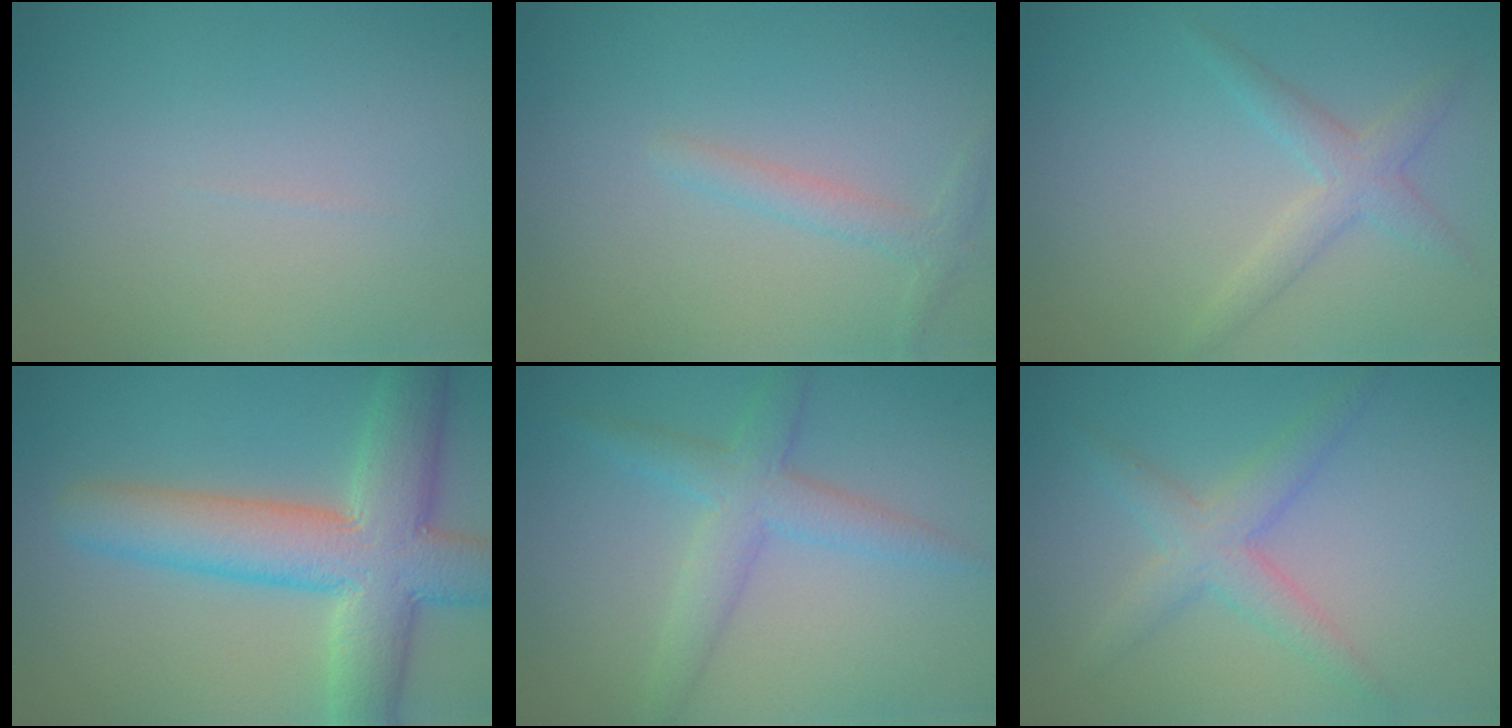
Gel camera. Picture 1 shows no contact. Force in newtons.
{"total": 1.6, "press": 1.6, "slide": 0.1}
{"total": 2.4, "press": 2.4, "slide": 0.0}
{"total": 9.3, "press": 9.3, "slide": 0.5}
{"total": 3.4, "press": 3.4, "slide": 0.2}
{"total": 2.4, "press": 2.4, "slide": 0.1}